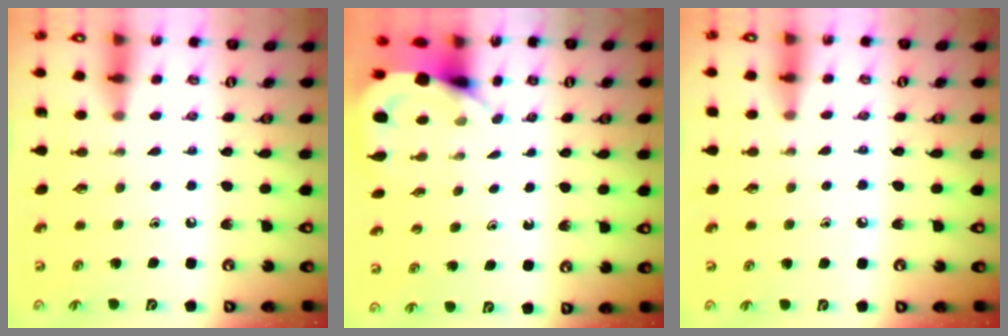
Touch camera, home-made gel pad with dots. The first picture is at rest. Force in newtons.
{"total": 3.8, "press": 3.8, "slide": 0.3}
{"total": 4.3, "press": 4.2, "slide": 0.6}